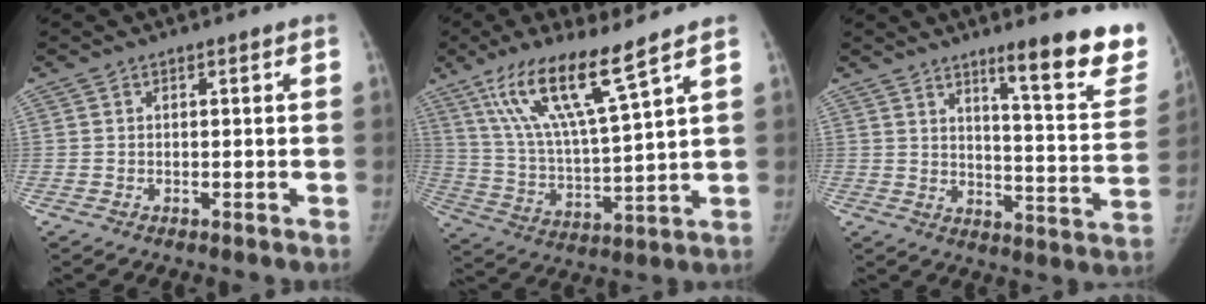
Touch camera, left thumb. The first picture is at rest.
{"total": 15.4, "force": [9.8, 1.5, 11.8], "torque": [-0.222, -0.048, 0.196]}
{"total": 17.1, "force": [11.6, 2.5, 12.3], "torque": [-0.119, -0.086, 0.162]}